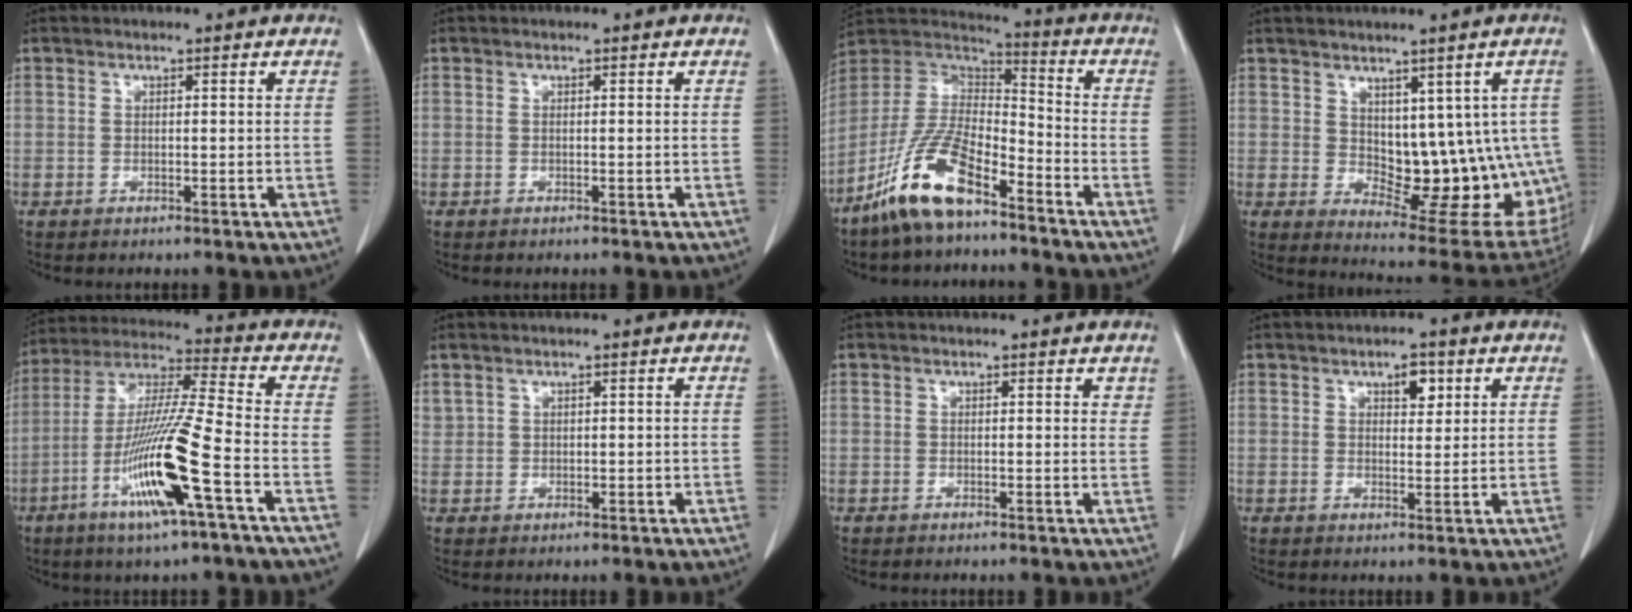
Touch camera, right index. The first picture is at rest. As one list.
[{"total": 0.0}, {"total": 13.9, "force": [-9.2, 4.3, 9.5], "torque": [-0.202, 0.006, -0.177]}, {"total": 14.5, "force": [0.0, 7.8, 12.2], "torque": [-0.126, 0.003, 0.022]}, {"total": 15.6, "force": [-6.0, -0.3, 14.4], "torque": [-0.292, -0.016, -0.114]}, {"total": 1.6, "force": [1.2, 1.0, 0.4], "torque": [-0.006, 0.008, 0.032]}, {"total": 1.3, "force": [1.0, 0.6, 0.6], "torque": [-0.003, -0.002, 0.006]}, {"total": 3.3, "force": [1.7, 1.5, 2.4], "torque": [-0.037, -0.002, 0.025]}]